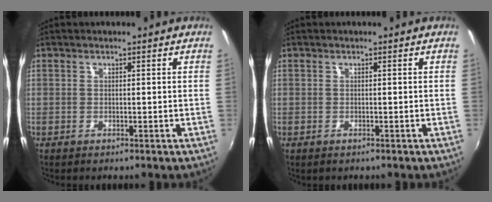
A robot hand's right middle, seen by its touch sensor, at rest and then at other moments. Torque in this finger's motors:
{"motor_torque": [0.99, -1.14, 0.15, 0.04]}